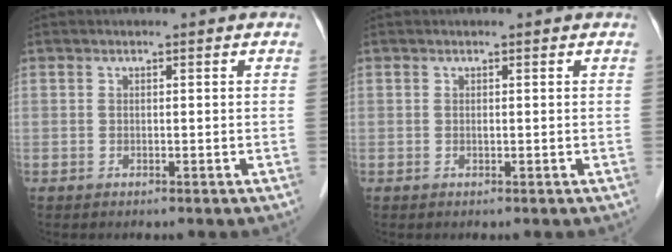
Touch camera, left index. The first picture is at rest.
{"total": 0.0}